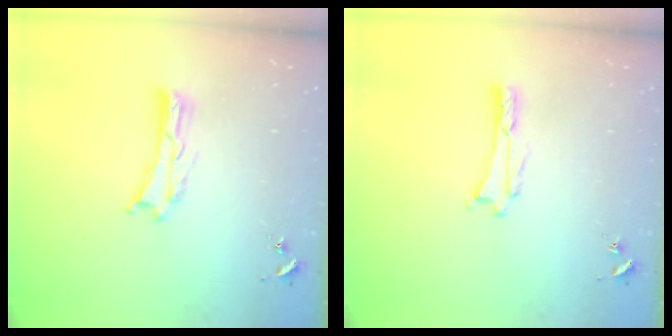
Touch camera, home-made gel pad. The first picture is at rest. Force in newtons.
{"total": 0.5, "press": 0.5, "slide": 0.2}